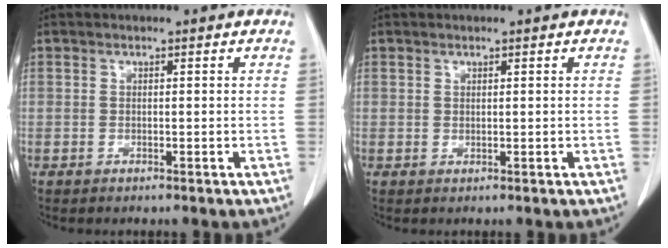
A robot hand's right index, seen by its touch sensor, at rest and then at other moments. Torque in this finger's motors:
{"motor_torque": [0.00, 0.00, 0.00, 0.00]}